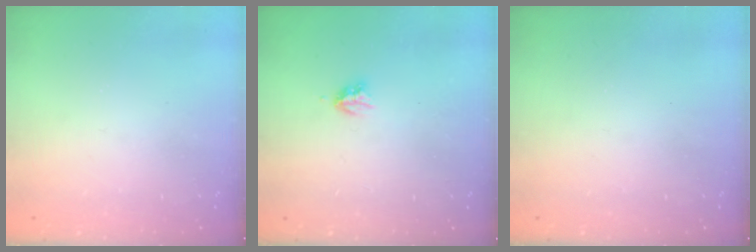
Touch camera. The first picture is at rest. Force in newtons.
{"total": 2.9, "press": 2.9, "slide": 0.5}
{"total": 0.0}